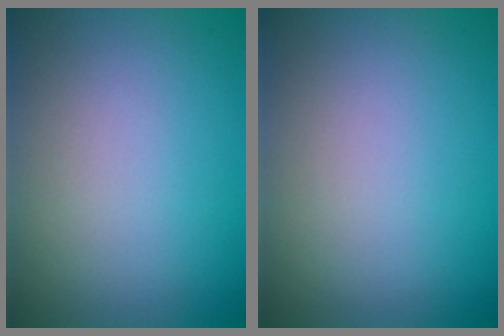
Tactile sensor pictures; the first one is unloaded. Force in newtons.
{"total": 0.0}